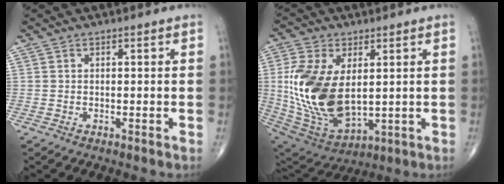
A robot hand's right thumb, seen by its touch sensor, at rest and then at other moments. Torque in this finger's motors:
{"motor_torque": [-0.81, 1.84, 1.64, 0.38, 0.21]}